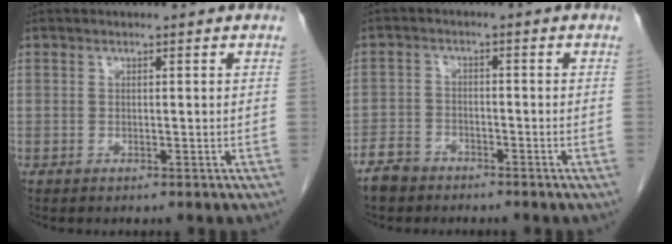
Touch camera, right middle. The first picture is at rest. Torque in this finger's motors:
{"motor_torque": [0.15, -0.17, 0.02, 0.00]}